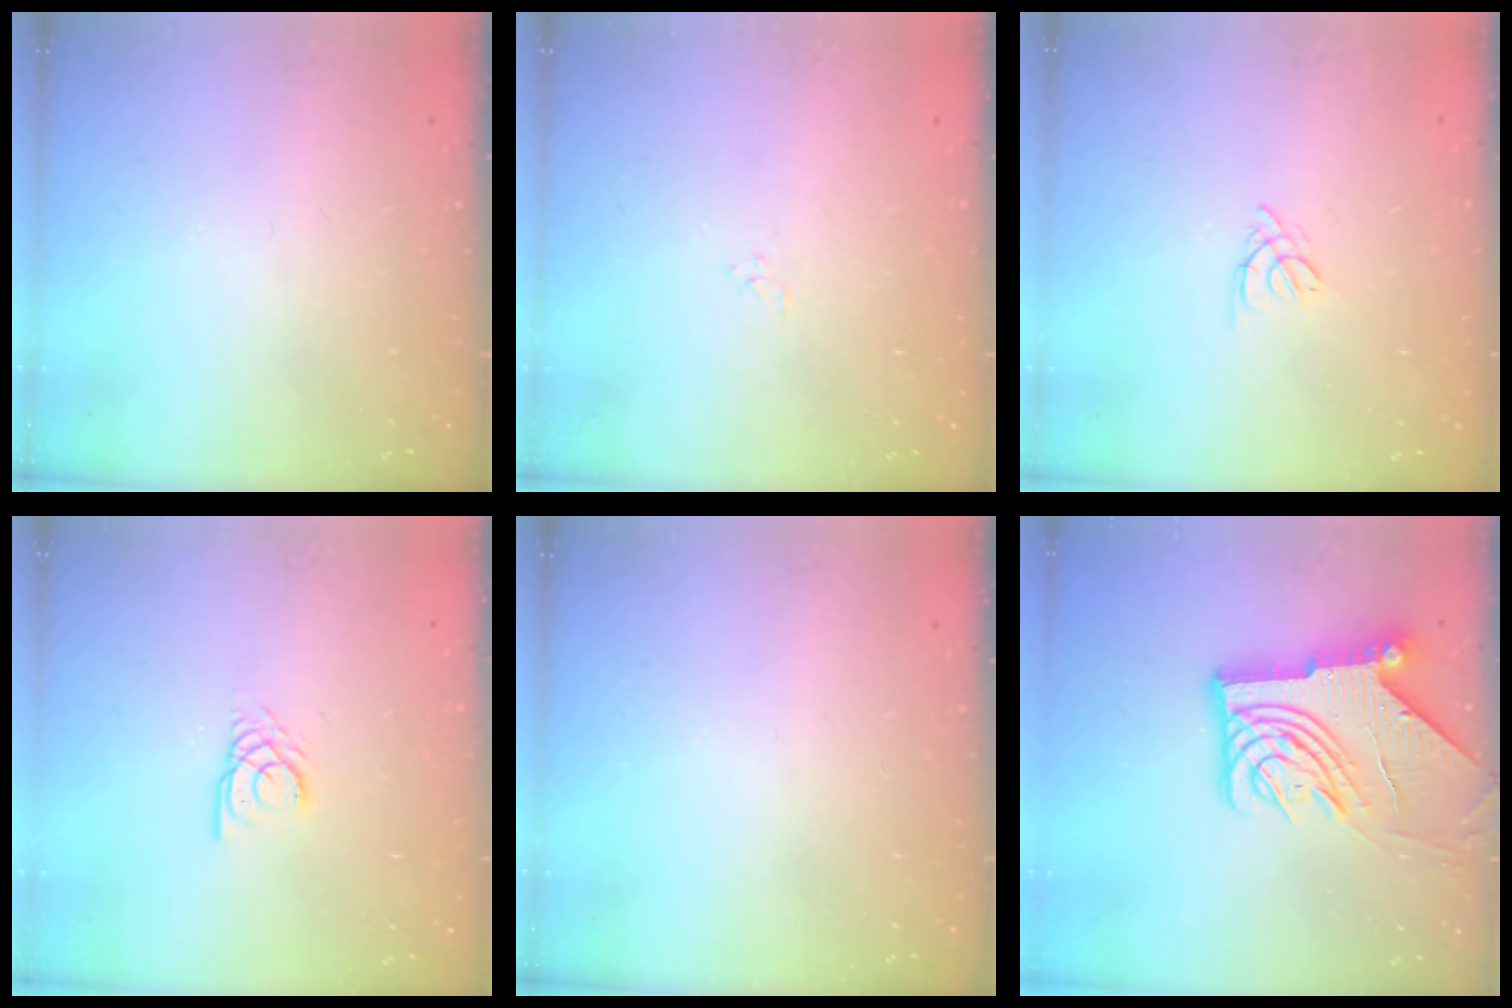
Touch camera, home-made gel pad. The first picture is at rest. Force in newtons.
{"total": 2.9, "press": 2.9, "slide": 0.3}
{"total": 3.0, "press": 2.9, "slide": 0.7}
{"total": 2.7, "press": 2.7, "slide": 0.2}
{"total": 0.0}
{"total": 14.7, "press": 14.6, "slide": 1.7}